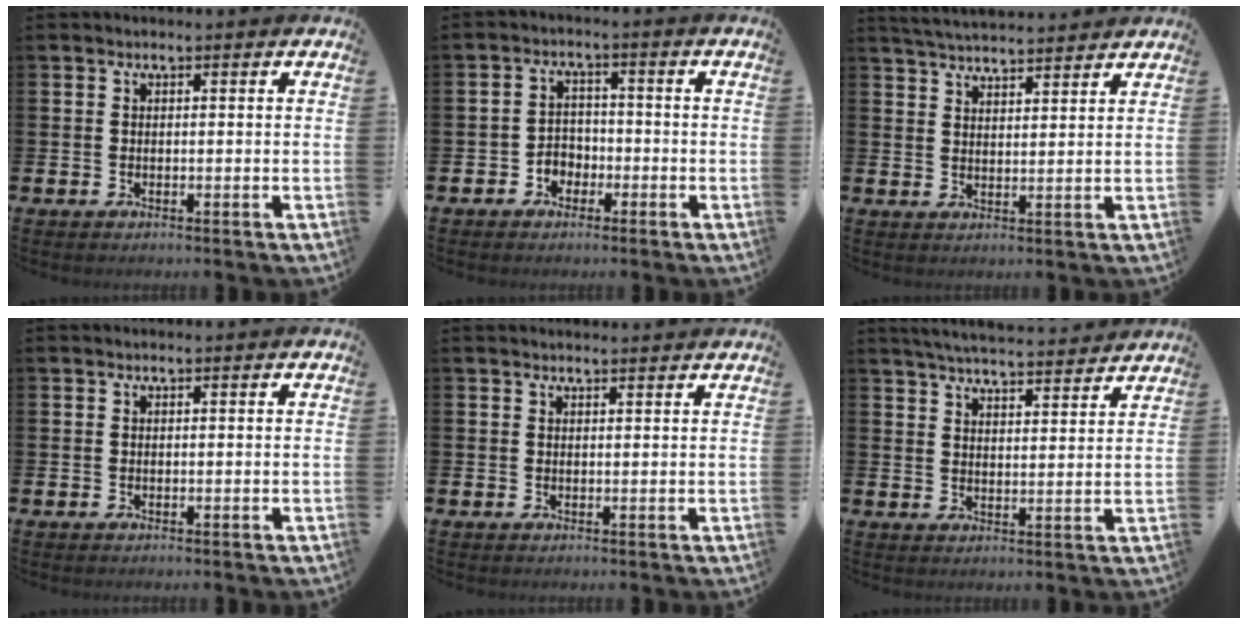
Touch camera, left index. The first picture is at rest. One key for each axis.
{"total": 2.9, "fx": -1.8, "fy": 2.2, "fz": 0.7, "tx": -0.021, "ty": 0.006, "tz": -0.040}
{"total": 4.3, "fx": 4.2, "fy": 0.1, "fz": 0.2, "tx": -0.010, "ty": -0.026, "tz": 0.076}
{"total": 0.0}
{"total": 1.3, "fx": 1.3, "fy": 0.0, "fz": 0.1, "tx": 0.010, "ty": -0.007, "tz": 0.020}
{"total": 5.3, "fx": 5.2, "fy": 0.4, "fz": 1.0, "tx": -0.028, "ty": -0.035, "tz": 0.091}